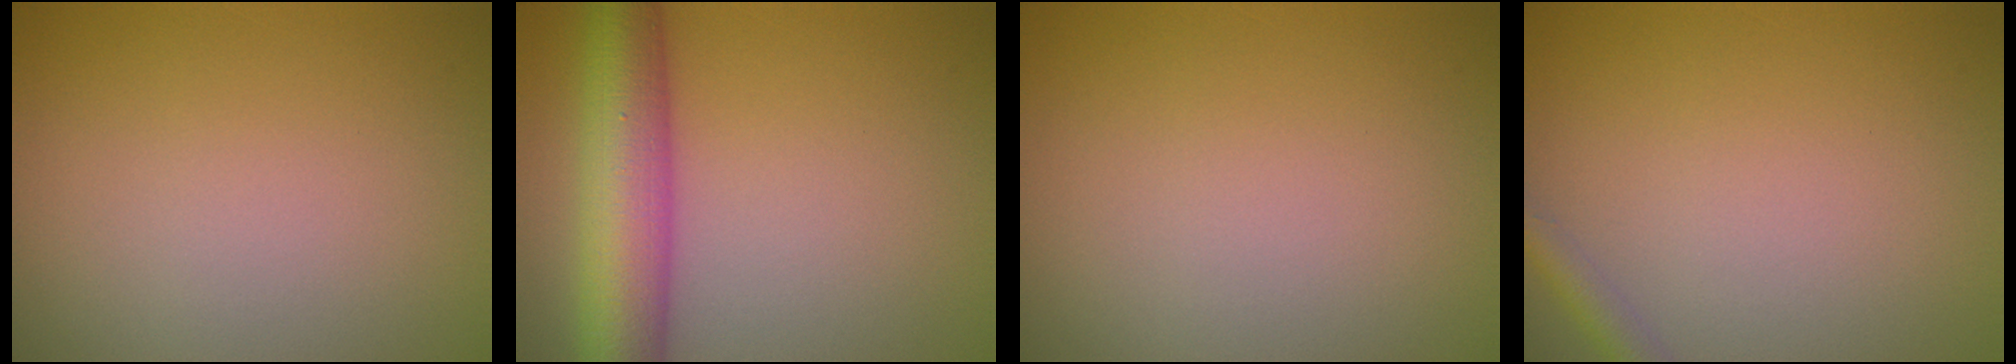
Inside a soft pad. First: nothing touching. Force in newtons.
{"total": 8.2, "press": 8.2, "slide": 0.2}
{"total": 0.0}
{"total": 1.6, "press": 1.6, "slide": 0.1}